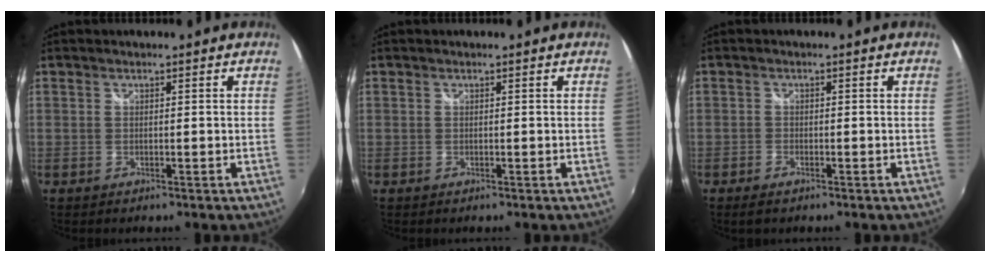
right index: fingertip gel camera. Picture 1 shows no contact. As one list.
[{"total": 0.0}, {"total": 1.6, "force": [-1.3, 0.2, 0.9], "torque": [-0.021, -0.003, -0.029]}]